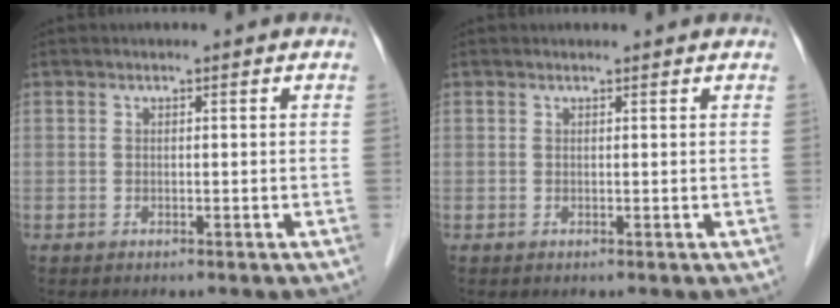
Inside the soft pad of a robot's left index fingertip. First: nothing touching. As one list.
[{"total": 1.3, "force": [1.3, 0.2, 0.3], "torque": [-0.011, 0.008, 0.014]}]